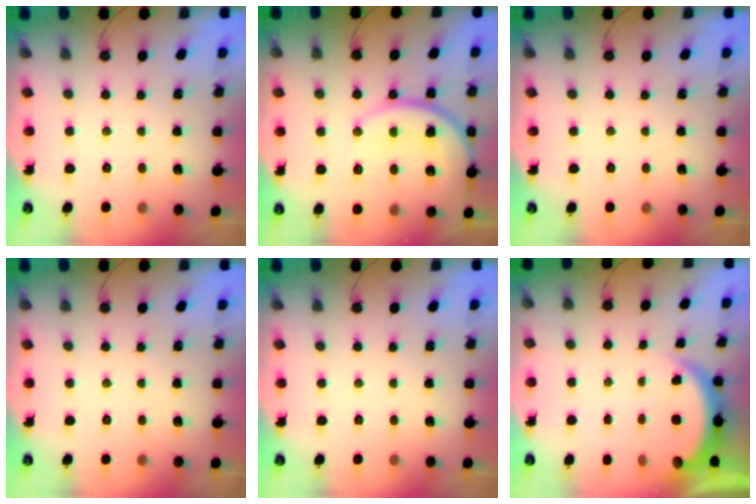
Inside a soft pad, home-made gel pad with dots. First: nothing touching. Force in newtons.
{"total": 17.5, "press": 17.2, "slide": 3.7}
{"total": 0.0}
{"total": 0.0}
{"total": 0.0}
{"total": 3.2, "press": 3.1, "slide": 0.5}